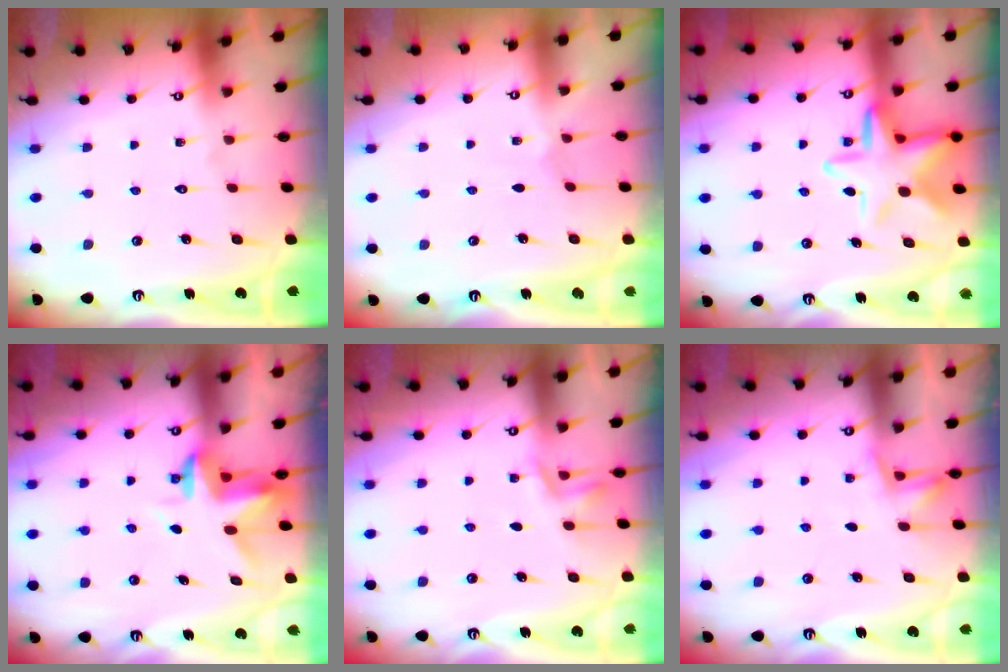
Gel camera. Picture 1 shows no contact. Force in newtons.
{"total": 0.6, "press": 0.6, "slide": 0.2}
{"total": 11.9, "press": 11.7, "slide": 2.2}
{"total": 3.2, "press": 3.2, "slide": 0.5}
{"total": 2.9, "press": 2.3, "slide": 1.7}
{"total": 4.0, "press": 3.8, "slide": 1.3}